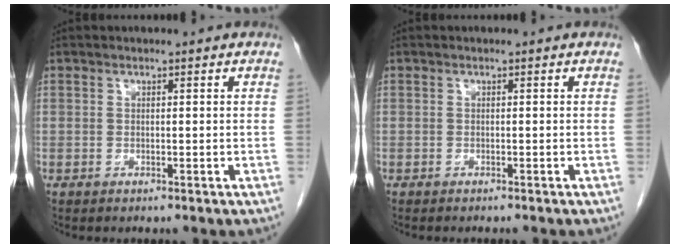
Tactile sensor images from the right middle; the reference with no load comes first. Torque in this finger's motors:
{"motor_torque": [0.07, -0.05, -0.01, 0.01]}